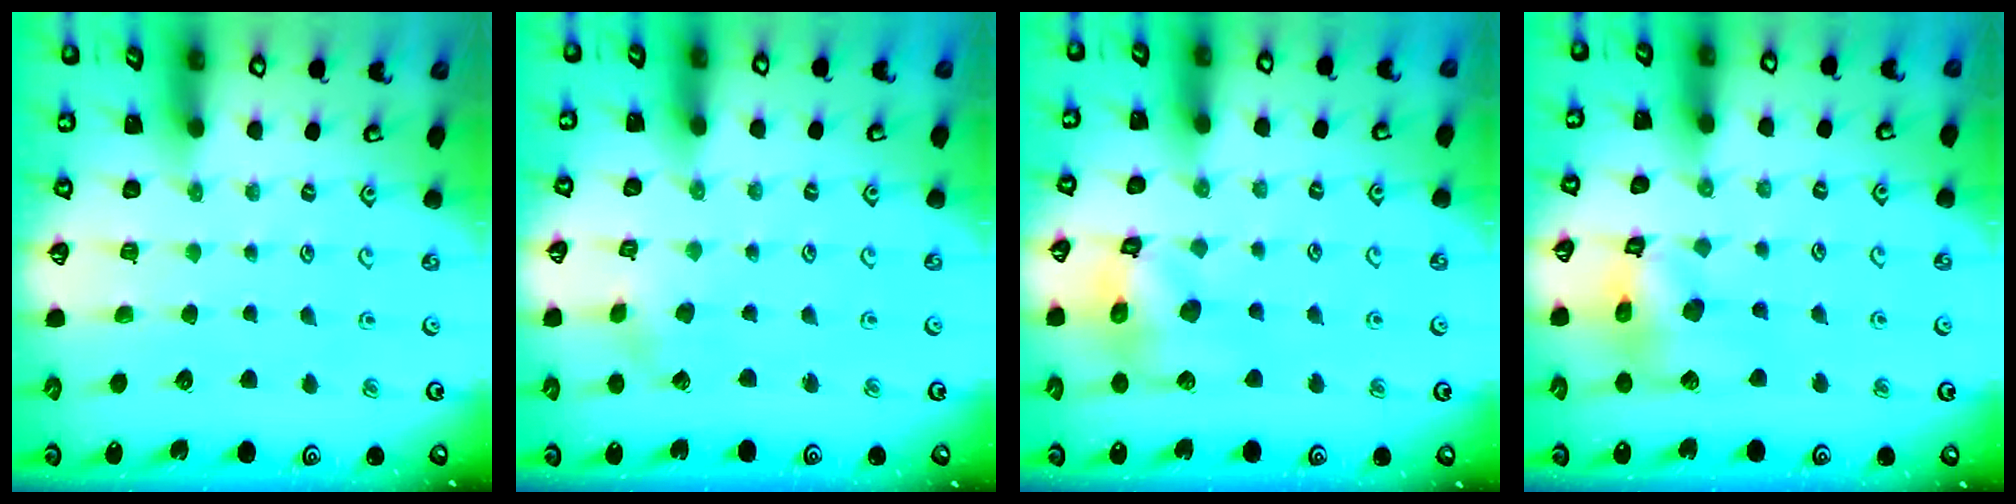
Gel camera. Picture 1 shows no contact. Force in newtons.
{"total": 1.5, "press": 1.5, "slide": 0.2}
{"total": 13.8, "press": 13.7, "slide": 1.7}
{"total": 15.3, "press": 15.1, "slide": 2.1}